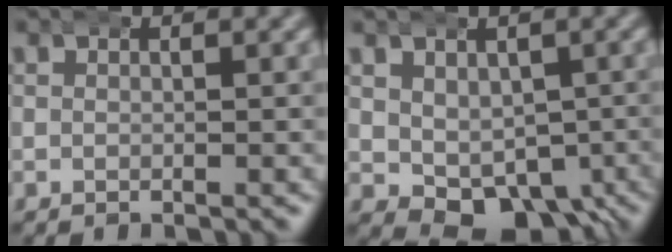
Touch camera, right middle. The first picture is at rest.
{"total": 7.2, "force": [-3.5, 4.5, 4.4], "torque": [-0.072, -0.038, -0.037]}